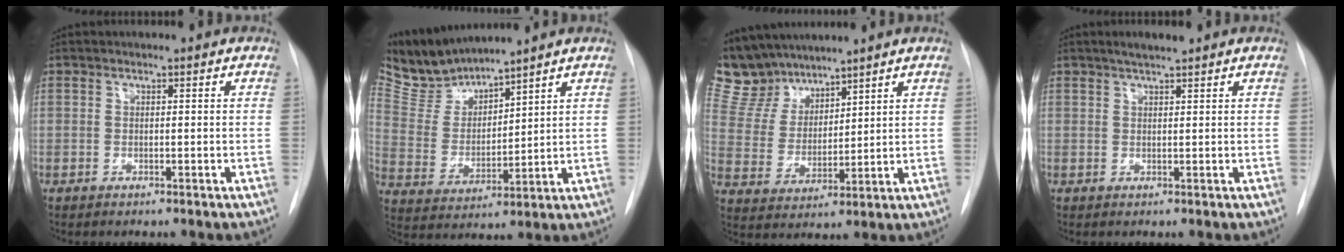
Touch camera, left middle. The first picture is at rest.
{"total": 8.7, "force": [8.5, 1.0, 1.3], "torque": [-0.045, 0.000, 0.187]}
{"total": 9.7, "force": [8.9, 3.8, 1.5], "torque": [-0.043, 0.008, 0.187]}
{"total": 2.5, "force": [2.0, 0.2, 1.5], "torque": [-0.031, 0.005, 0.034]}